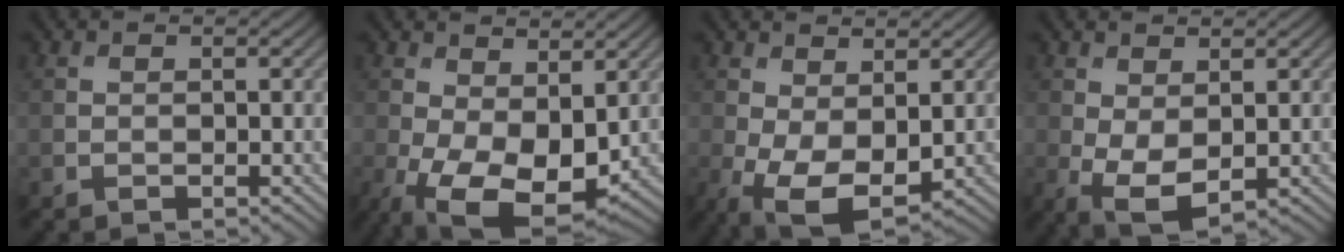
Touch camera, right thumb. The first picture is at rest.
{"total": 11.6, "force": [-2.3, 6.5, 9.3], "torque": [-0.209, -0.037, -0.017]}
{"total": 7.9, "force": [-1.3, 4.2, 6.6], "torque": [-0.162, -0.015, -0.011]}
{"total": 5.2, "force": [-0.5, 2.6, 4.4], "torque": [-0.116, -0.007, -0.002]}